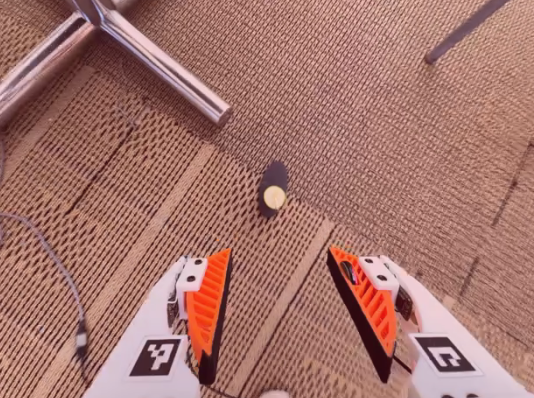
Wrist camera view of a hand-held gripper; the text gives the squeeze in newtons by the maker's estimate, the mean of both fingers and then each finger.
{"total": 0.0}